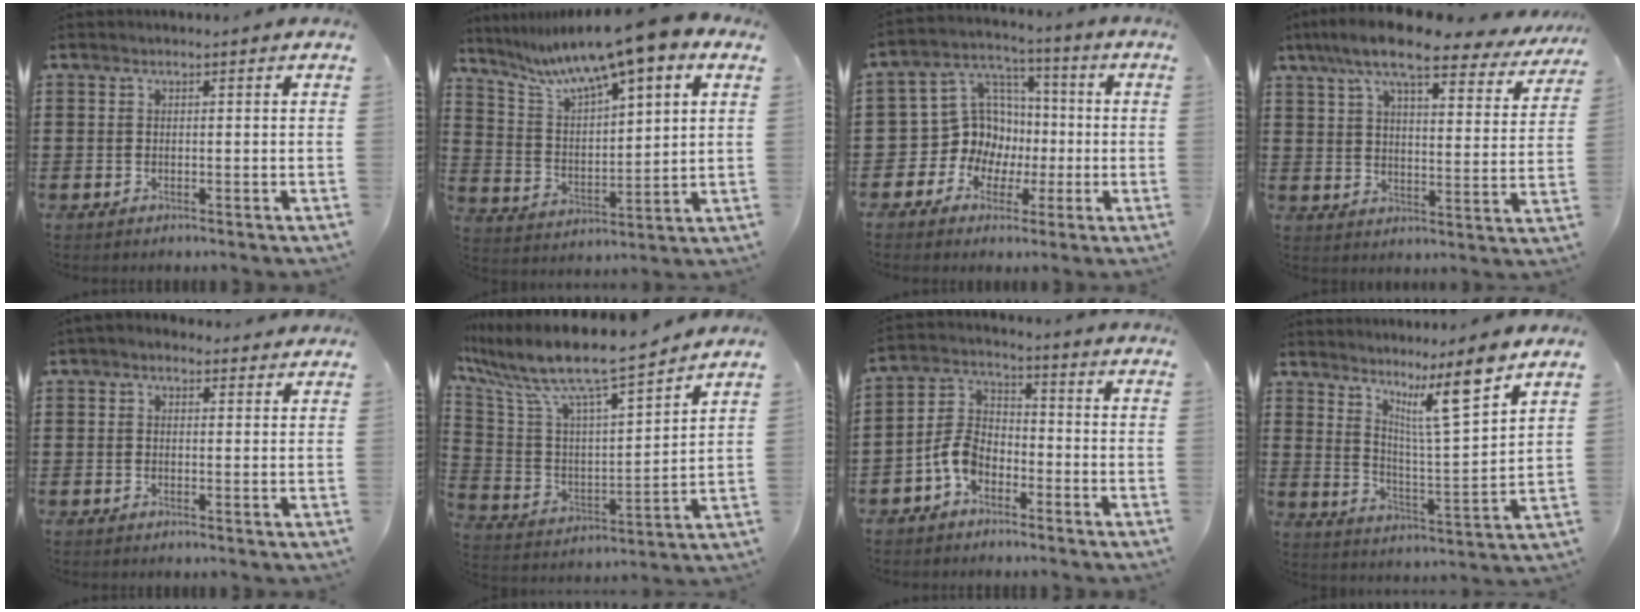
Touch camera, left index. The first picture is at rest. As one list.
[{"total": 9.9, "force": [8.0, 1.1, 5.7], "torque": [-0.138, -0.041, 0.133]}, {"total": 10.3, "force": [-0.8, 9.9, 2.9], "torque": [-0.111, -0.003, -0.010]}, {"total": 10.6, "force": [8.3, 1.9, 6.2], "torque": [-0.143, -0.034, 0.141]}, {"total": 1.6, "force": [1.2, 0.9, 0.6], "torque": [-0.015, 0.008, 0.022]}, {"total": 10.2, "force": [8.4, 1.1, 5.7], "torque": [-0.147, -0.063, 0.139]}, {"total": 6.4, "force": [-3.6, 3.9, 3.6], "torque": [-0.100, 0.008, -0.077]}, {"total": 9.3, "force": [6.6, 0.5, 6.4], "torque": [-0.111, -0.042, 0.107]}]